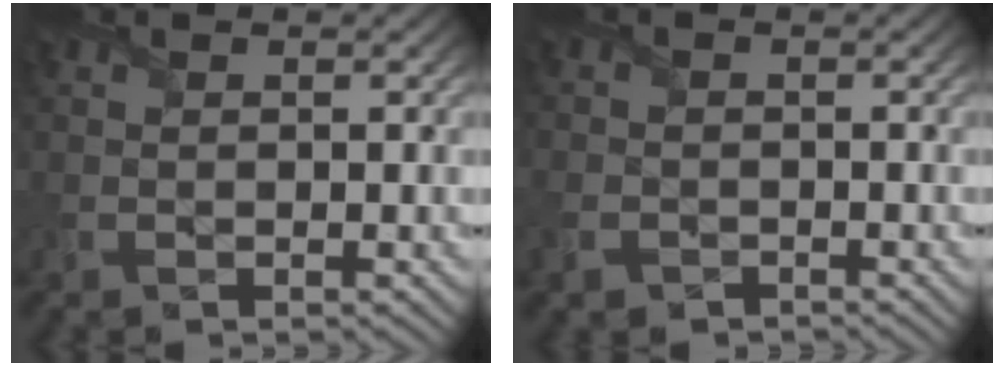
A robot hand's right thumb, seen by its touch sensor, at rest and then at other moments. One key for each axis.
{"total": 2.8, "fx": -1.9, "fy": 1.9, "fz": 0.9, "tx": -0.035, "ty": -0.010, "tz": -0.045}